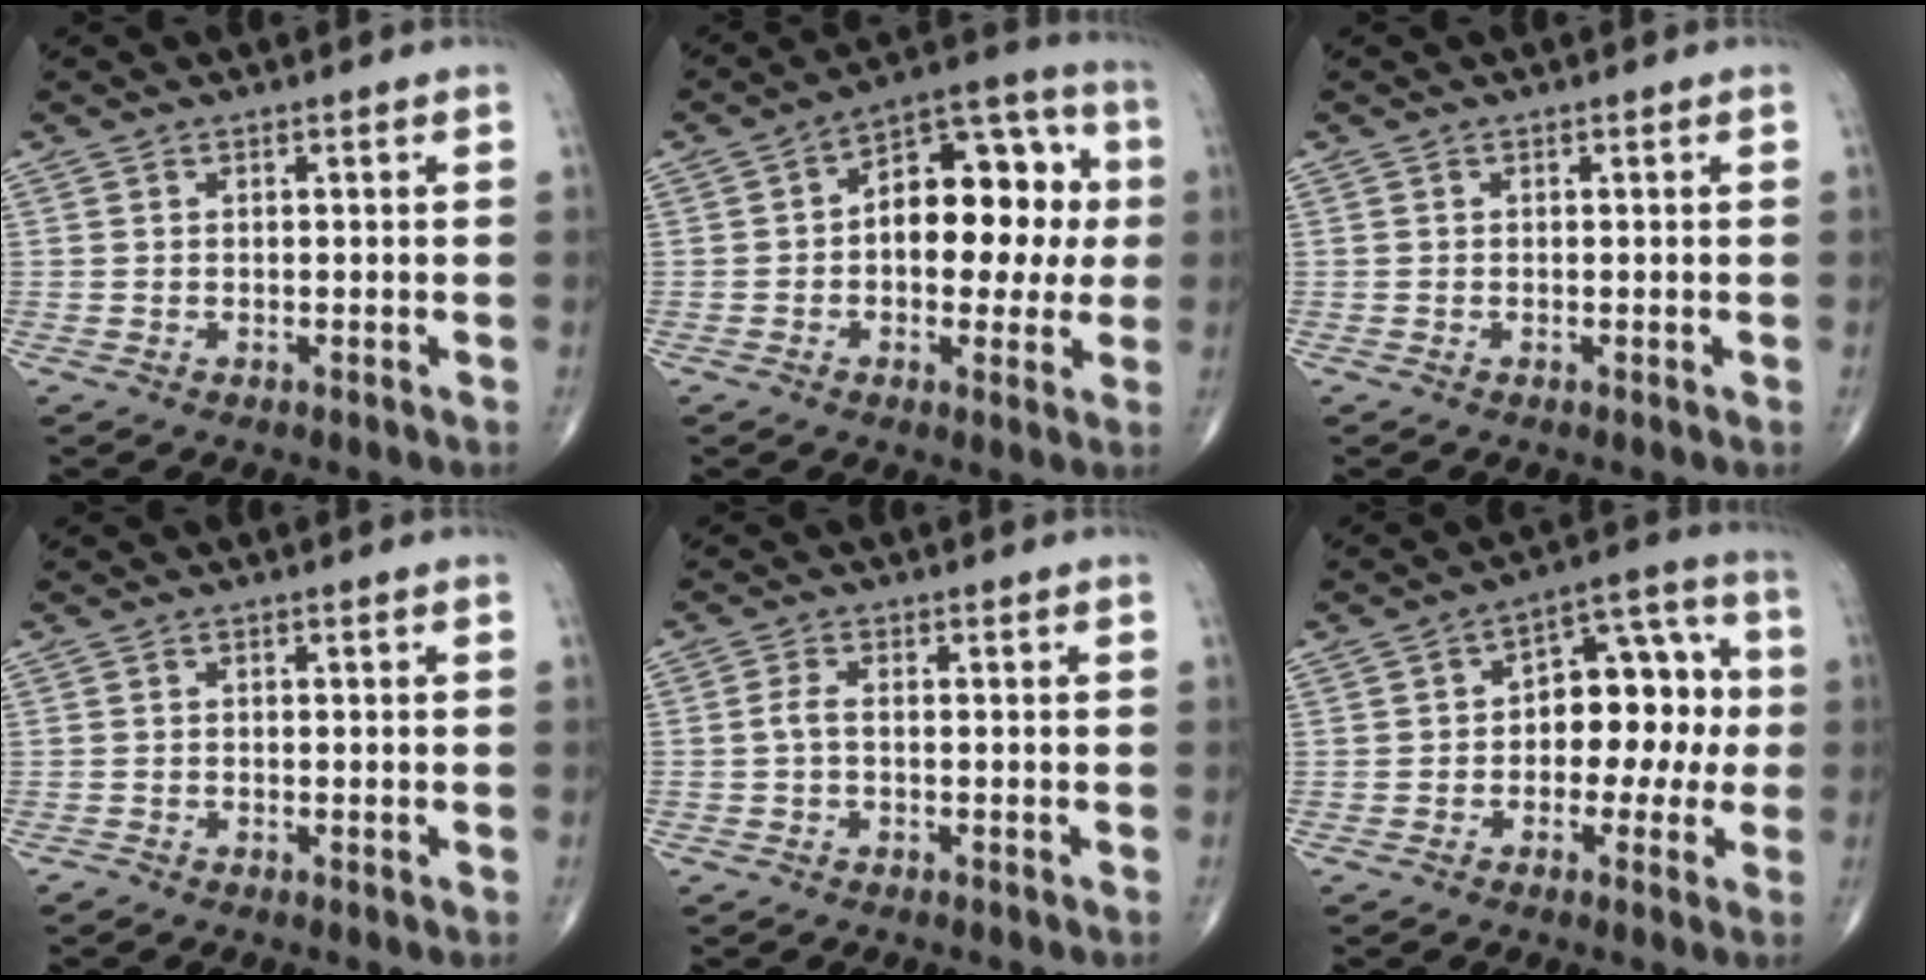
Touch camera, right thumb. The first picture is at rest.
{"total": 17.0, "force": [0.8, 9.8, 13.9], "torque": [-0.152, 0.037, 0.007]}
{"total": 0.0}
{"total": 0.6, "force": [-0.5, 0.1, 0.3], "torque": [-0.001, -0.003, -0.013]}
{"total": 1.7, "force": [-0.4, 0.6, 1.6], "torque": [-0.034, 0.001, -0.011]}
{"total": 12.3, "force": [-0.4, 7.7, 9.6], "torque": [-0.085, 0.047, -0.013]}